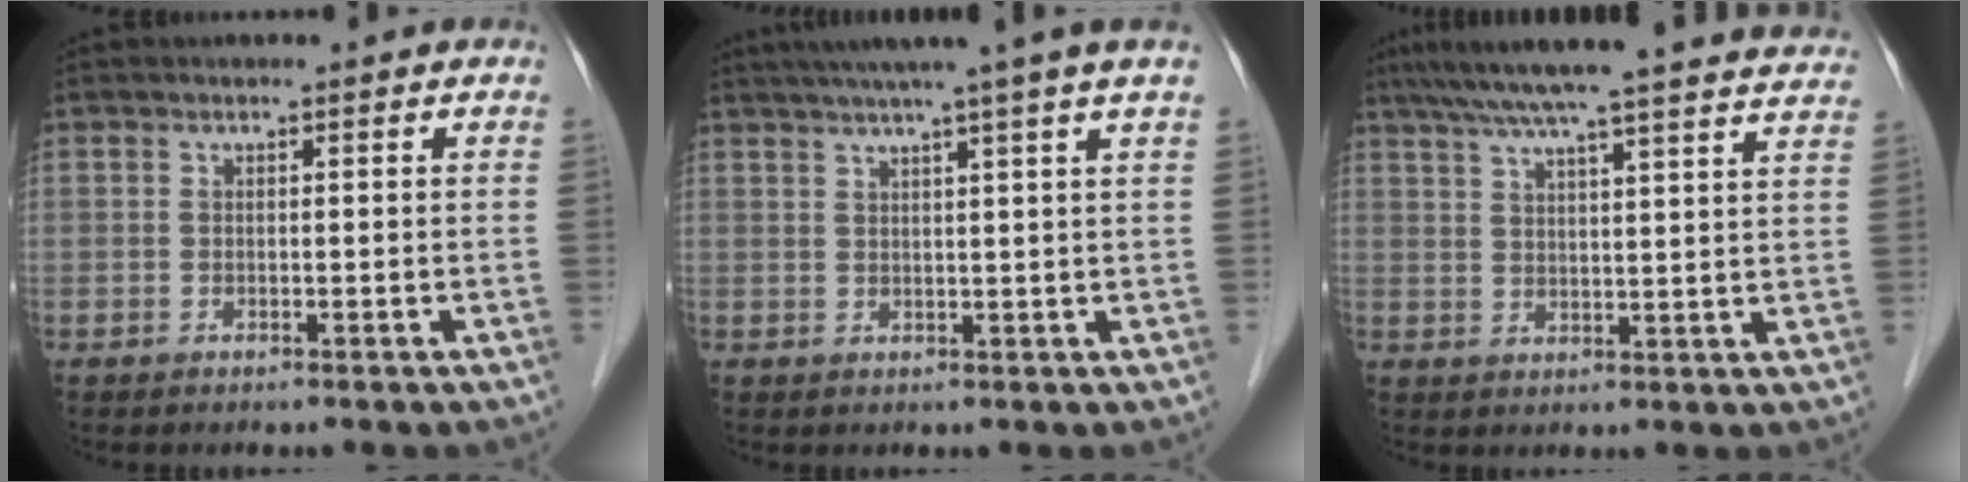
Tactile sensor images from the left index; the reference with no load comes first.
{"total": 8.8, "force": [6.7, -1.9, 5.4], "torque": [-0.076, 0.021, 0.080]}
{"total": 25.4, "force": [22.8, 1.2, 11.1], "torque": [-0.178, 0.002, 0.287]}